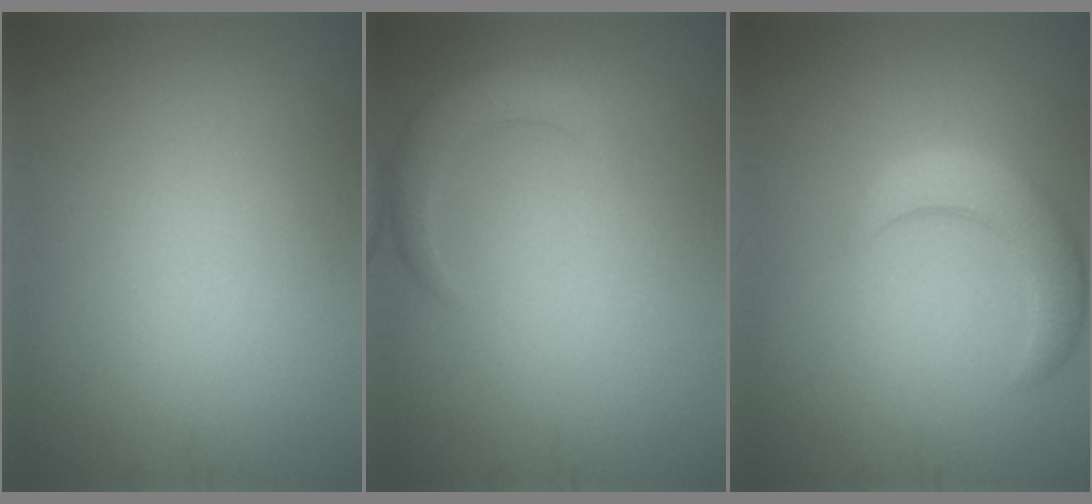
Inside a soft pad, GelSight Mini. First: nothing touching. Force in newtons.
{"total": 2.7, "press": 2.6, "slide": 0.3}
{"total": 4.1, "press": 4.1, "slide": 0.3}